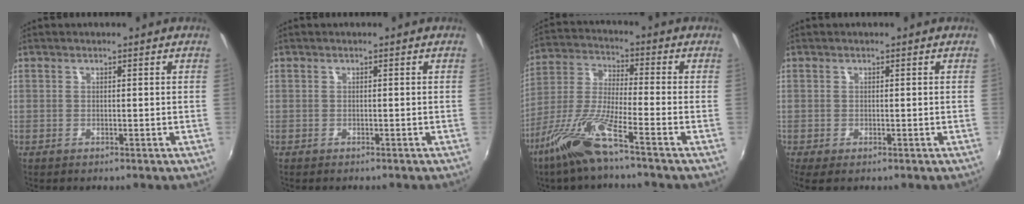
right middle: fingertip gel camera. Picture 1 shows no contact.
{"total": 0.5, "force": [-0.5, 0.2, 0.1], "torque": [-0.003, -0.003, -0.009]}
{"total": 11.0, "force": [-7.2, 0.4, 8.4], "torque": [-0.182, -0.008, -0.143]}
{"total": 1.8, "force": [-0.7, 0.4, 1.6], "torque": [-0.031, -0.008, -0.010]}